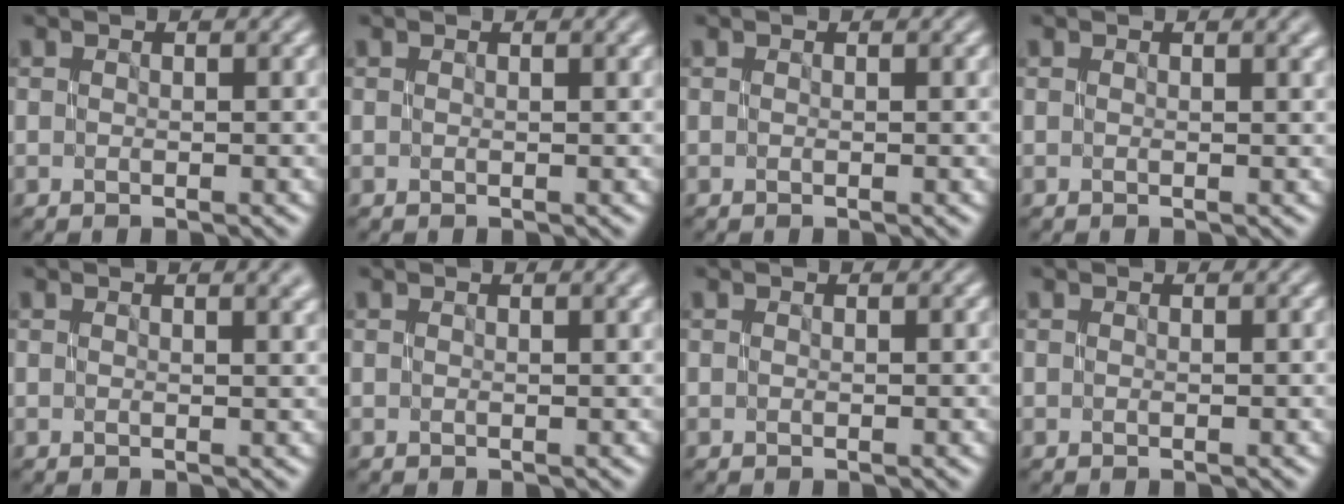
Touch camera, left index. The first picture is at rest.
{"total": 0.9, "force": [0.1, 0.2, 0.8], "torque": [-0.011, 0.000, 0.000]}
{"total": 0.0}
{"total": 1.3, "force": [0.3, 0.5, 1.1], "torque": [-0.010, 0.003, 0.000]}
{"total": 2.3, "force": [0.7, 1.0, 2.0], "torque": [-0.011, 0.009, 0.002]}
{"total": 1.2, "force": [0.2, 0.4, 1.2], "torque": [-0.014, 0.001, 0.002]}
{"total": 0.0}
{"total": 0.0}